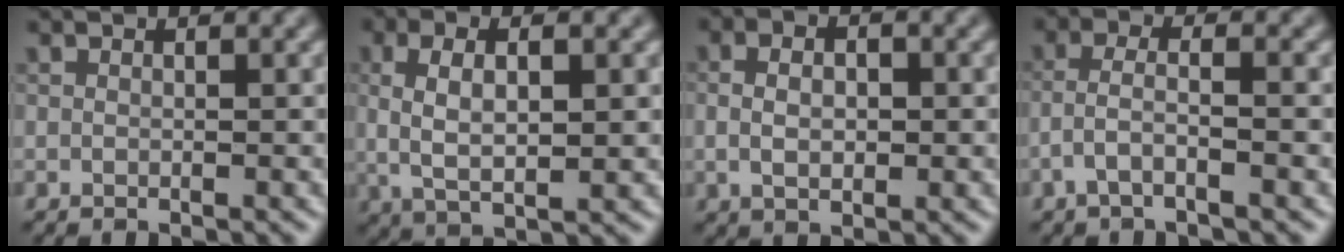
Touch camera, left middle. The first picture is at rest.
{"total": 5.1, "force": [0.7, 1.8, 4.7], "torque": [-0.093, 0.003, 0.013]}
{"total": 3.0, "force": [0.0, 1.7, 2.5], "torque": [-0.049, 0.002, 0.000]}
{"total": 2.6, "force": [-1.3, 0.6, 2.2], "torque": [-0.046, 0.010, -0.033]}